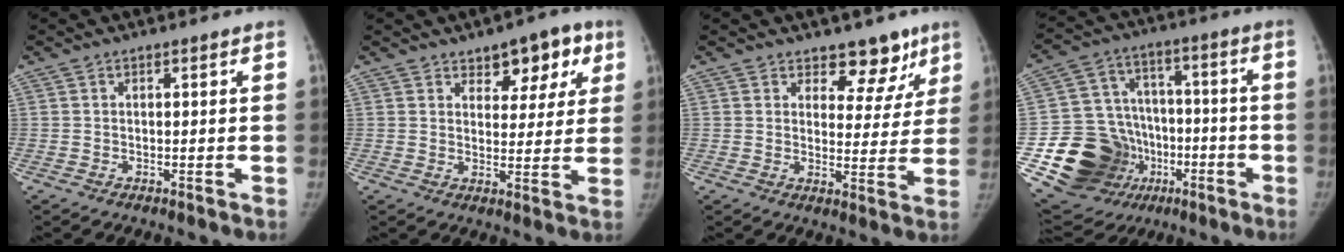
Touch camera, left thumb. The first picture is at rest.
{"total": 8.8, "force": [4.9, 5.0, 5.4], "torque": [-0.023, -0.018, 0.061]}
{"total": 8.2, "force": [5.9, 4.8, 3.0], "torque": [0.012, -0.034, 0.076]}
{"total": 22.6, "force": [-7.5, 18.4, 10.9], "torque": [-0.171, 0.076, -0.107]}